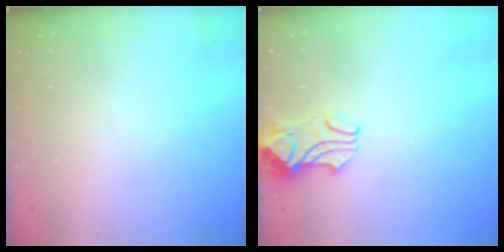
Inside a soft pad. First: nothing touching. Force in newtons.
{"total": 2.1, "press": 2.0, "slide": 0.7}